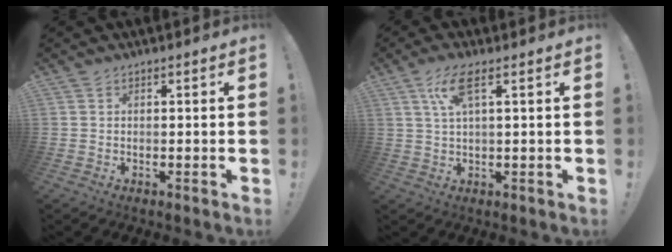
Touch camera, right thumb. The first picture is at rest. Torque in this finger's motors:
{"motor_torque": [-0.74, 0.81, 0.49, 0.15, 0.03]}